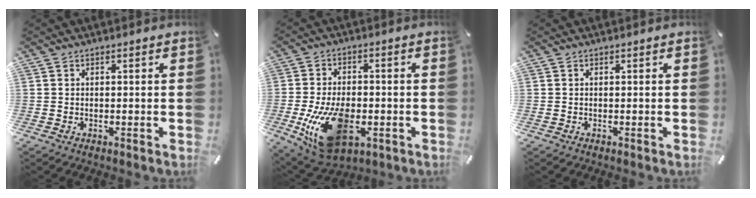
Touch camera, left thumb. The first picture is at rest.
{"total": 16.8, "force": [-4.5, 10.1, 12.6], "torque": [-0.245, -0.003, -0.070]}
{"total": 0.0}